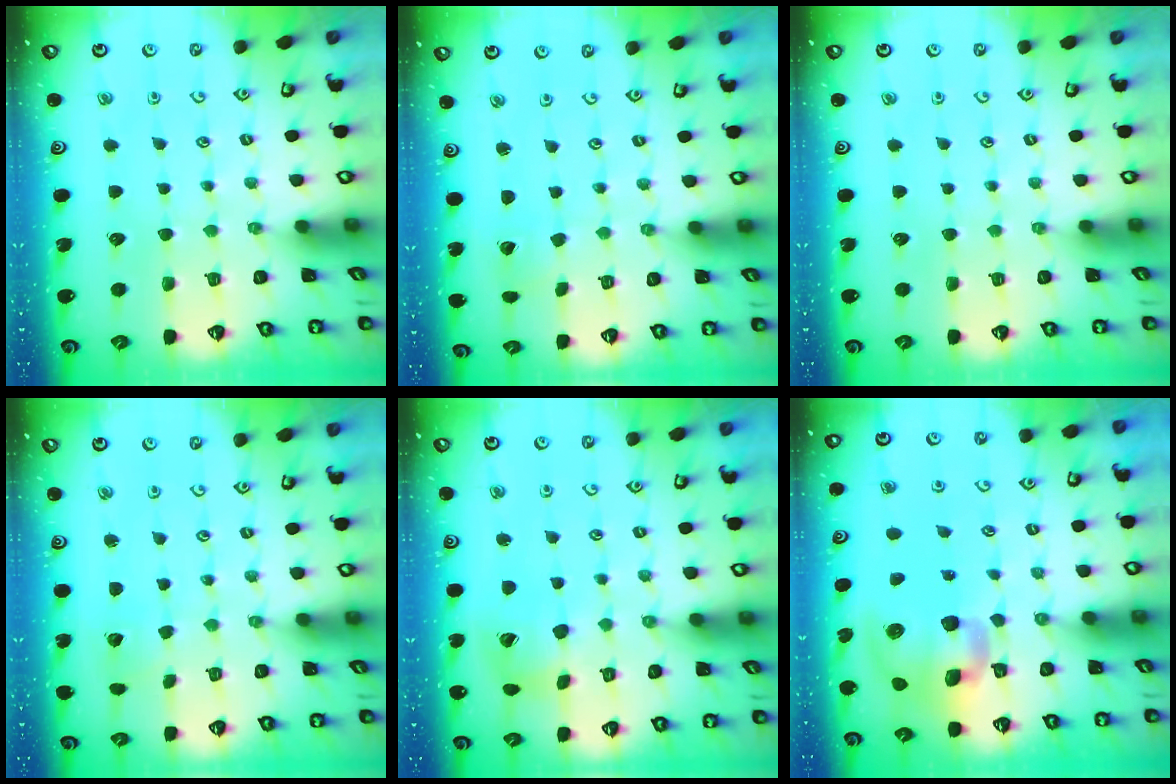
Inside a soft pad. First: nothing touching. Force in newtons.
{"total": 1.5, "press": 1.5, "slide": 0.2}
{"total": 0.0}
{"total": 2.5, "press": 2.5, "slide": 0.3}
{"total": 11.2, "press": 11.1, "slide": 1.5}
{"total": 14.0, "press": 13.8, "slide": 2.4}